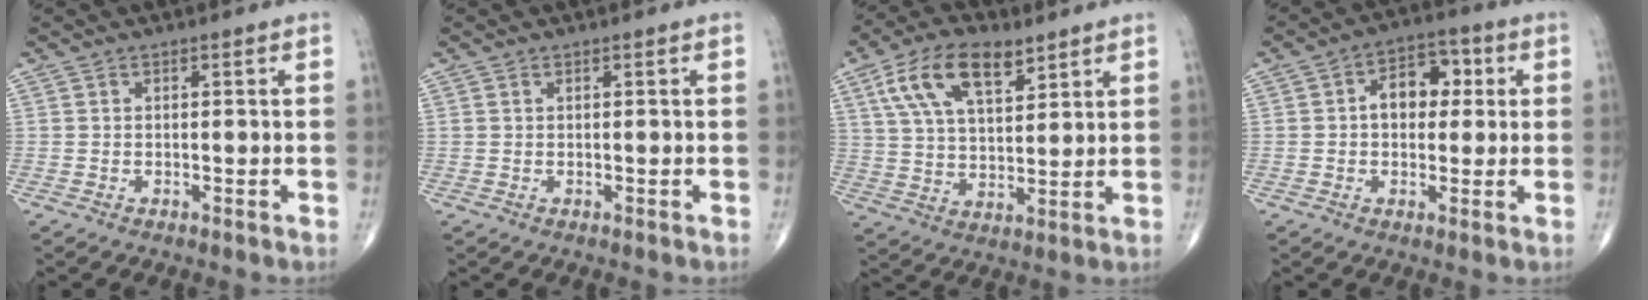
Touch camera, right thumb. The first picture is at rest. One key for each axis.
{"total": 0.0}
{"total": 13.8, "fx": 7.1, "fy": 6.7, "fz": 9.8, "tx": -0.162, "ty": -0.015, "tz": 0.132}
{"total": 8.6, "fx": 1.3, "fy": 6.0, "fz": 6.0, "tx": -0.057, "ty": 0.020, "tz": 0.012}